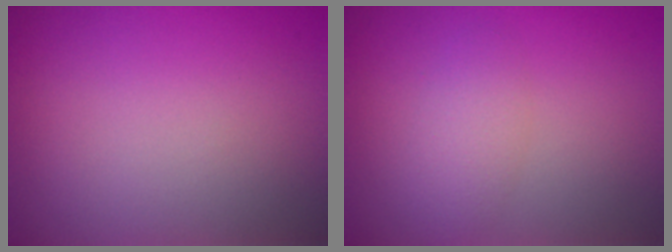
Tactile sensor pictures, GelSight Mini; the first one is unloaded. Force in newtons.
{"total": 2.2, "press": 2.2, "slide": 0.1}